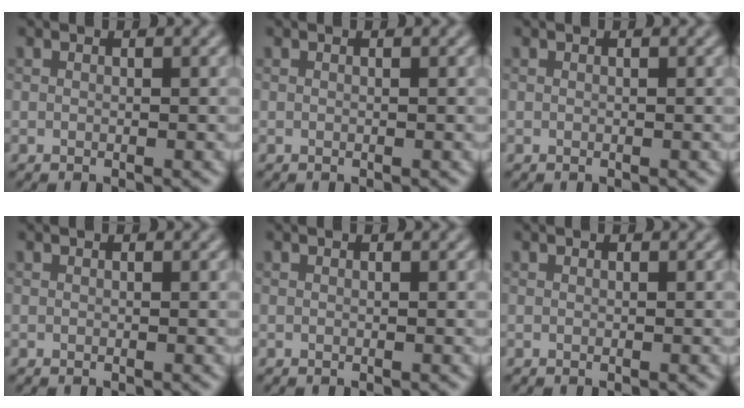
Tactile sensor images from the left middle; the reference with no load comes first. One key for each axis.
{"total": 0.0}
{"total": 0.0}
{"total": 0.0}
{"total": 0.0}
{"total": 0.0}